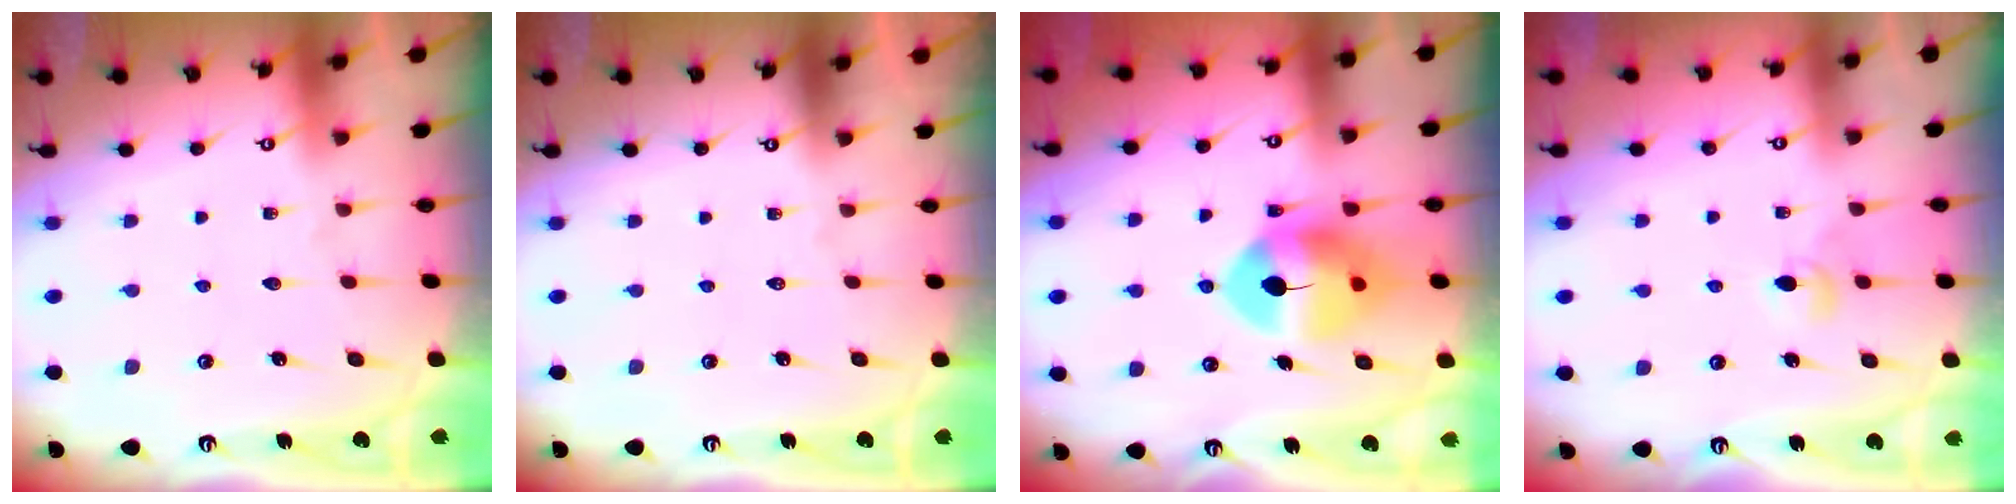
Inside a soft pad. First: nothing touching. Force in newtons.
{"total": 0.0}
{"total": 11.5, "press": 11.4, "slide": 2.0}
{"total": 4.2, "press": 4.1, "slide": 1.0}